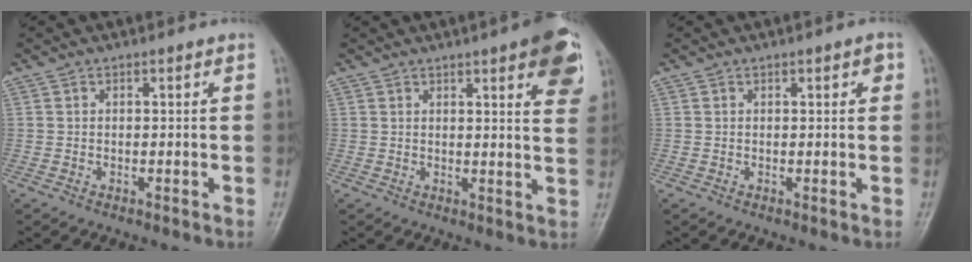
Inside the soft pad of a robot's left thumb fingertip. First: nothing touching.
{"total": 10.9, "force": [5.3, 2.5, 9.2], "torque": [-0.091, -0.017, 0.059]}
{"total": 2.0, "force": [0.7, 0.7, 1.7], "torque": [-0.020, 0.001, 0.008]}